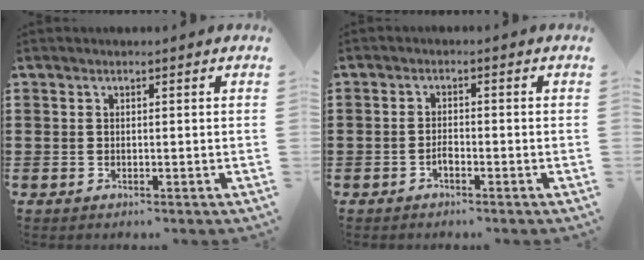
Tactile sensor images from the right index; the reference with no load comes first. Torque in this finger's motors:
{"motor_torque": [1.56, 0.58, 0.11, 0.00]}